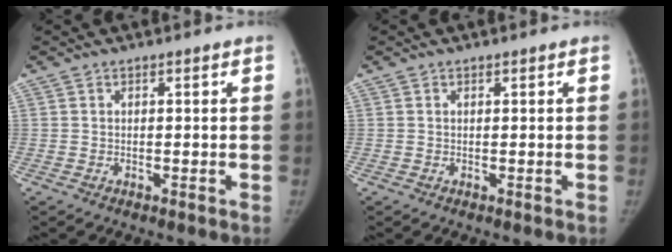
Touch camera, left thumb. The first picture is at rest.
{"total": 0.0}